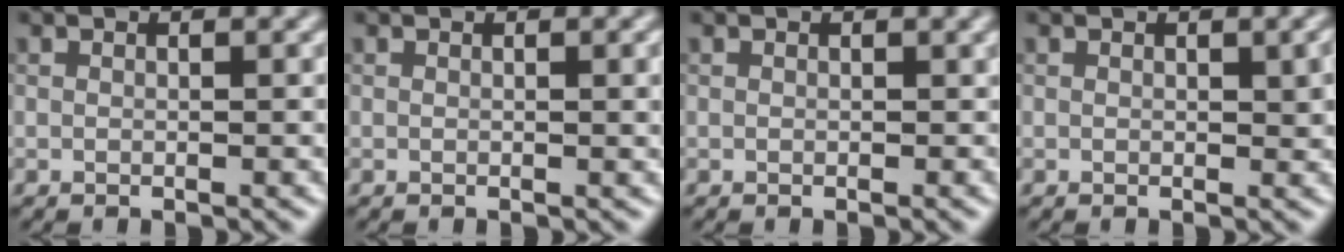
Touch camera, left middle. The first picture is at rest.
{"total": 1.2, "force": [0.2, 0.3, 1.1], "torque": [-0.014, 0.000, 0.002]}
{"total": 0.0}
{"total": 1.2, "force": [0.3, 0.5, 1.1], "torque": [-0.013, -0.001, 0.004]}